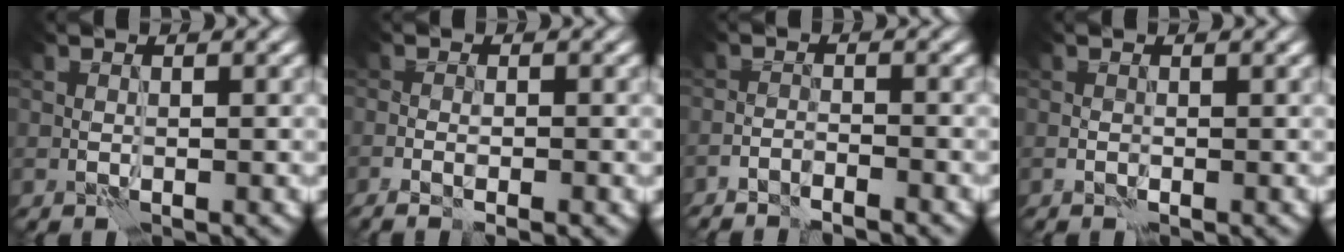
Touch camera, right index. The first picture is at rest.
{"total": 2.5, "force": [-1.4, 0.6, 2.0], "torque": [-0.025, 0.006, -0.016]}
{"total": 2.8, "force": [-2.8, 0.1, 0.2], "torque": [-0.005, 0.005, -0.045]}
{"total": 0.0}